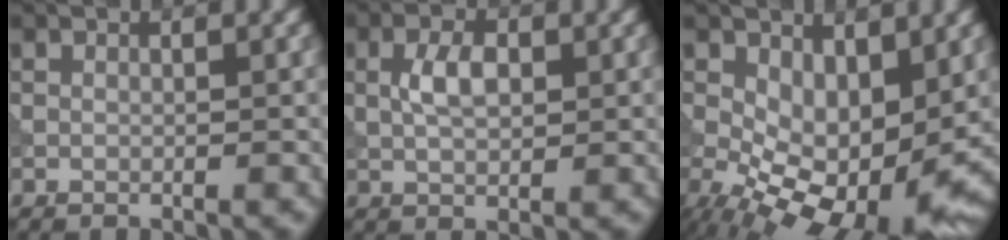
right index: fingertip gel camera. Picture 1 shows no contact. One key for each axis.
{"total": 3.0, "fx": 0.2, "fy": 1.6, "fz": 2.5, "tx": -0.055, "ty": 0.001, "tz": 0.004}
{"total": 9.6, "fx": -1.1, "fy": 5.1, "fz": 8.0, "tx": -0.140, "ty": -0.029, "tz": -0.009}